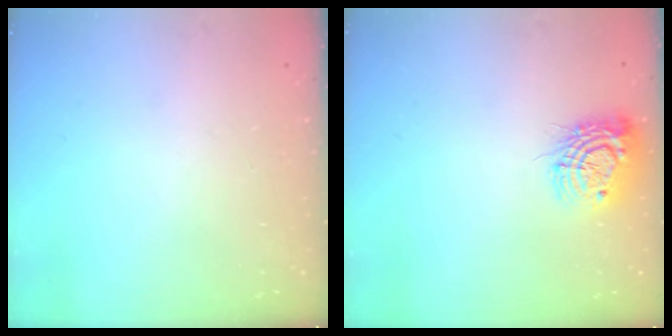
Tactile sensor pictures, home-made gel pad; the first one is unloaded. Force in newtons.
{"total": 12.0, "press": 12.0, "slide": 0.8}